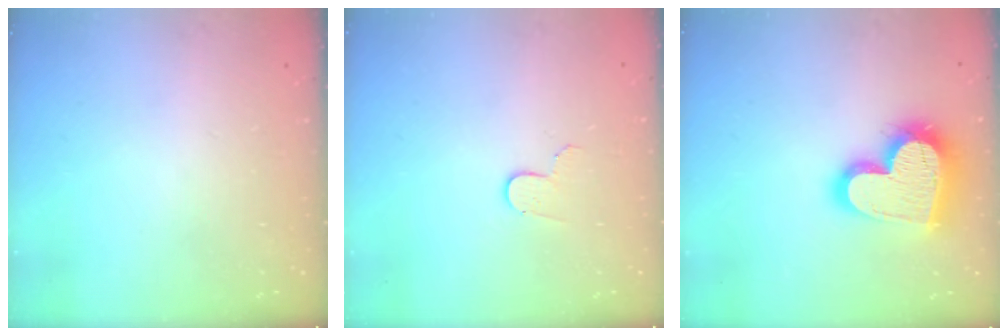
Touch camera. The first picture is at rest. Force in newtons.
{"total": 3.8, "press": 3.8, "slide": 0.3}
{"total": 20.8, "press": 20.7, "slide": 1.8}